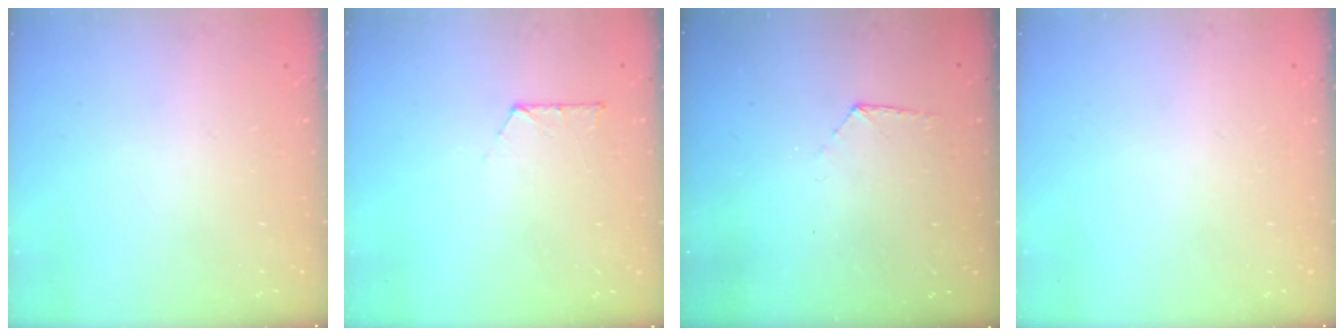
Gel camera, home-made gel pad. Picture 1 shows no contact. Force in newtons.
{"total": 4.4, "press": 4.4, "slide": 0.5}
{"total": 6.7, "press": 6.7, "slide": 0.6}
{"total": 0.0}